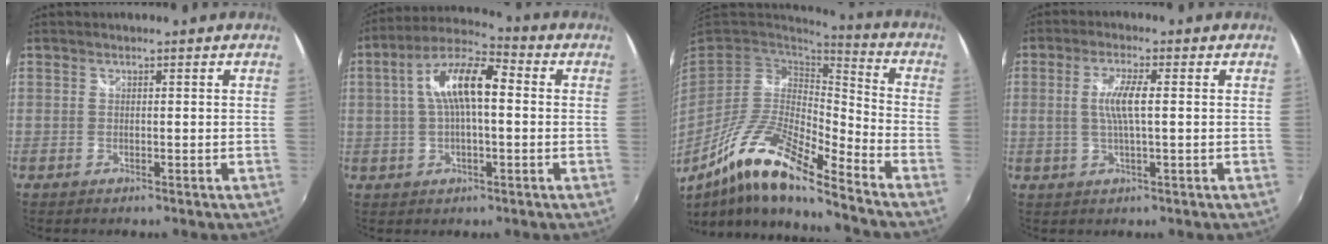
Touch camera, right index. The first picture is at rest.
{"total": 11.7, "force": [1.1, 4.2, 10.8], "torque": [-0.204, 0.025, 0.015]}
{"total": 17.3, "force": [-11.3, 3.2, 12.6], "torque": [-0.238, -0.022, -0.228]}
{"total": 5.5, "force": [0.4, 0.7, 5.5], "torque": [-0.104, 0.000, 0.009]}